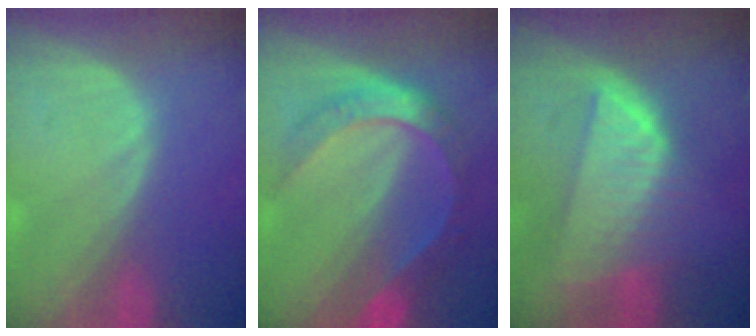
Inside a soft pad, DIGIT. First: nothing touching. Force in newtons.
{"total": 8.3, "press": 8.2, "slide": 0.8}
{"total": 8.3, "press": 7.3, "slide": 3.9}